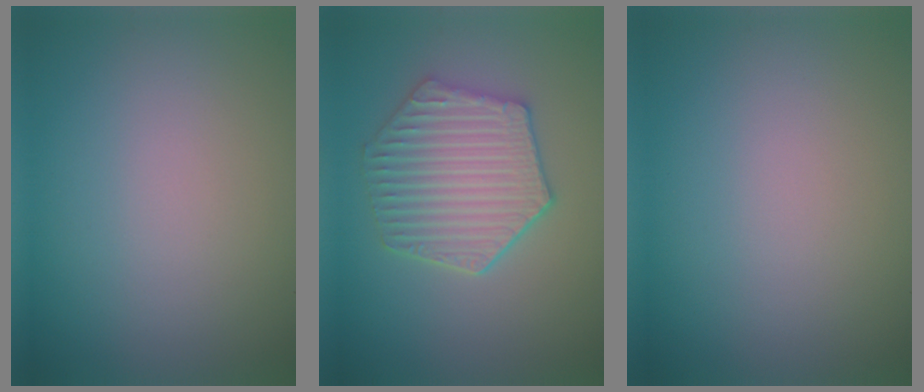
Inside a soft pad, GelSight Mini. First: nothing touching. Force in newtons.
{"total": 5.9, "press": 4.9, "slide": 3.4}
{"total": 0.0}